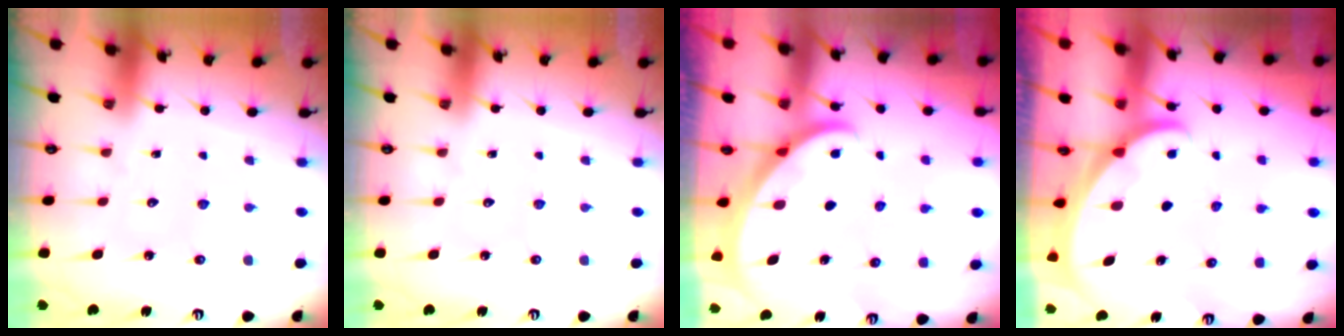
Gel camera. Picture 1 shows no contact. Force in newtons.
{"total": 0.0}
{"total": 2.4, "press": 2.3, "slide": 0.3}
{"total": 1.6, "press": 1.6, "slide": 0.1}